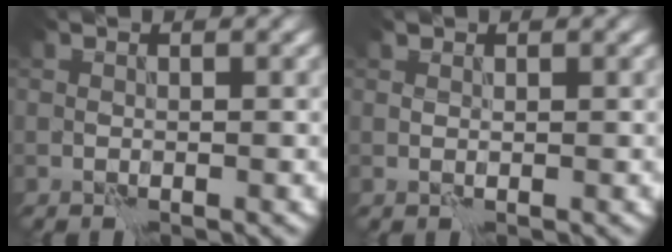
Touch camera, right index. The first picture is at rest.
{"total": 0.7, "force": [0.5, 0.4, 0.0], "torque": [-0.001, 0.000, 0.008]}